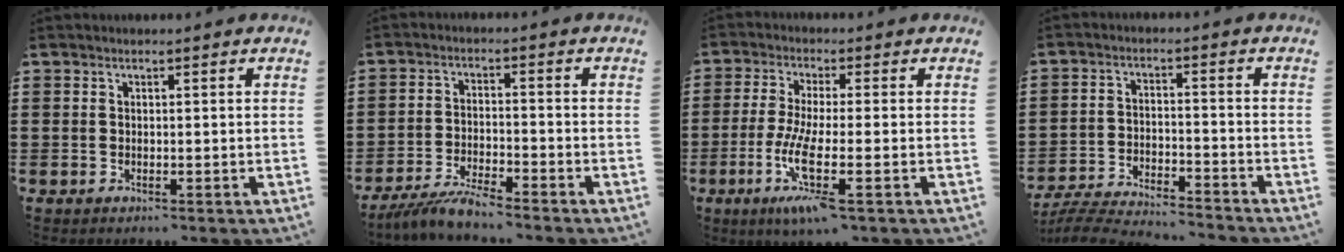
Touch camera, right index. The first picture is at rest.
{"total": 4.7, "force": [-4.4, 0.0, 1.5], "torque": [-0.040, -0.009, -0.087]}
{"total": 8.6, "force": [-2.9, 1.3, 8.0], "torque": [-0.181, -0.020, -0.059]}
{"total": 5.6, "force": [-5.6, 0.0, 0.7], "torque": [-0.030, -0.003, -0.117]}